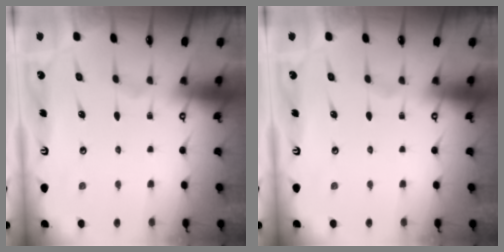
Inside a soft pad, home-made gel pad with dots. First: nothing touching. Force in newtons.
{"total": 0.0}